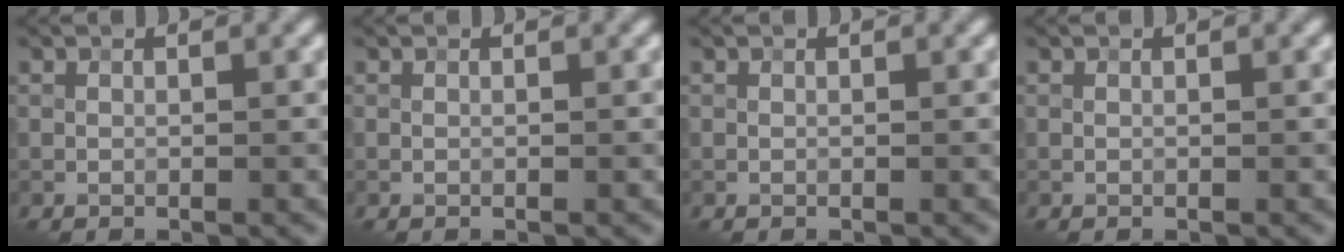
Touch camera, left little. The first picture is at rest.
{"total": 0.0}
{"total": 0.0}
{"total": 0.0}